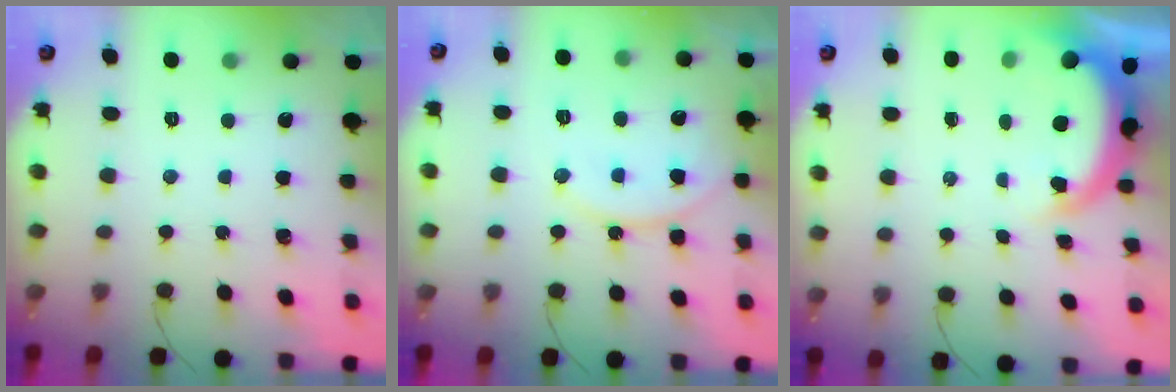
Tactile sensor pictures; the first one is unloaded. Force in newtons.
{"total": 12.7, "press": 12.6, "slide": 1.2}
{"total": 3.9, "press": 3.9, "slide": 0.6}